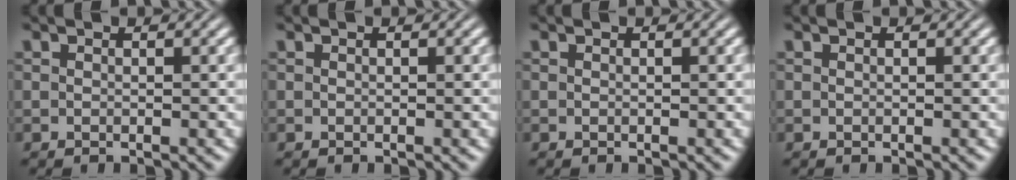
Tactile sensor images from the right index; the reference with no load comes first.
{"total": 0.0}
{"total": 0.0}
{"total": 0.0}